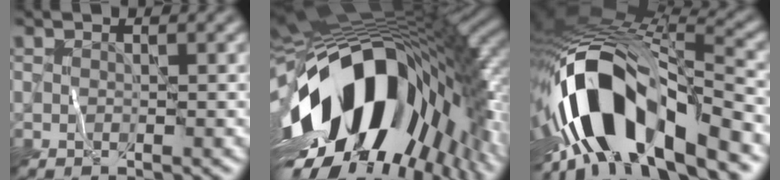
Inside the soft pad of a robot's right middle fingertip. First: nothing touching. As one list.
[{"total": 18.9, "force": [-5.2, 10.2, 15.1], "torque": [-0.265, -0.023, -0.088]}, {"total": 14.6, "force": [-5.5, 5.9, 12.2], "torque": [-0.212, 0.016, -0.096]}]